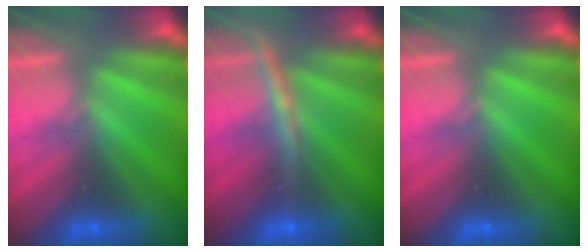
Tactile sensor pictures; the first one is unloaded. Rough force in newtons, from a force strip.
{"total": 2.8}
{"total": 0.0}